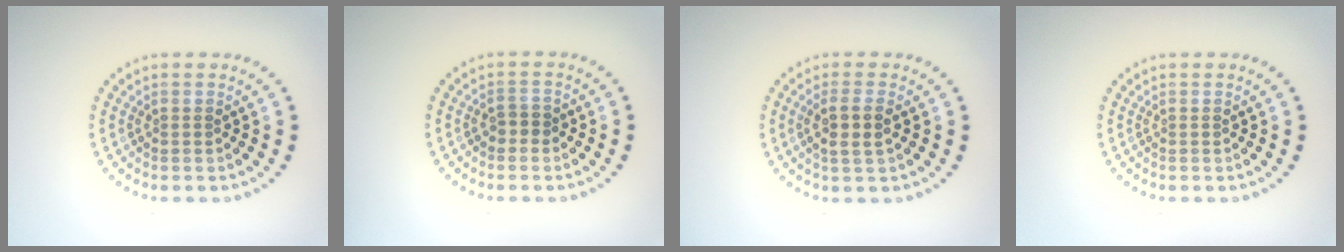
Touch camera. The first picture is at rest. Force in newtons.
{"total": 1.1, "press": 1.1, "slide": 0.4}
{"total": 2.5, "press": 2.2, "slide": 1.1}
{"total": 0.0}